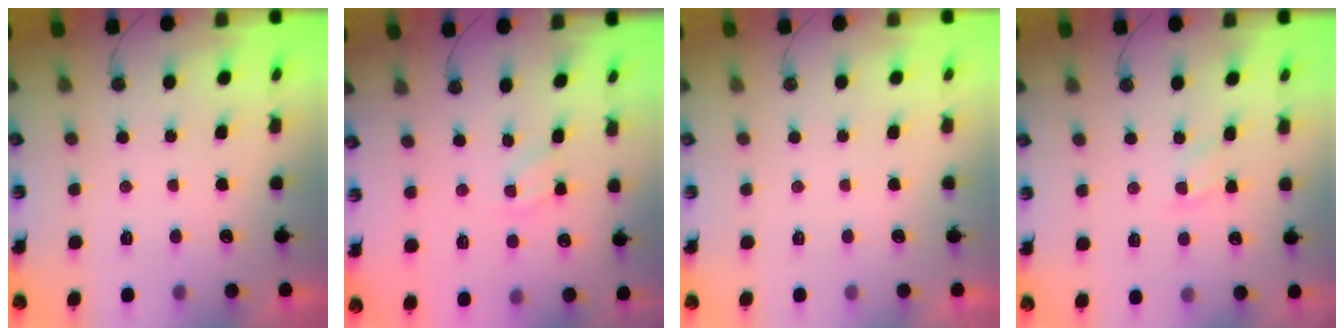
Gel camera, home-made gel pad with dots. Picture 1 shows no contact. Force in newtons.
{"total": 5.2, "press": 5.1, "slide": 0.6}
{"total": 0.0}
{"total": 4.3, "press": 4.3, "slide": 0.6}